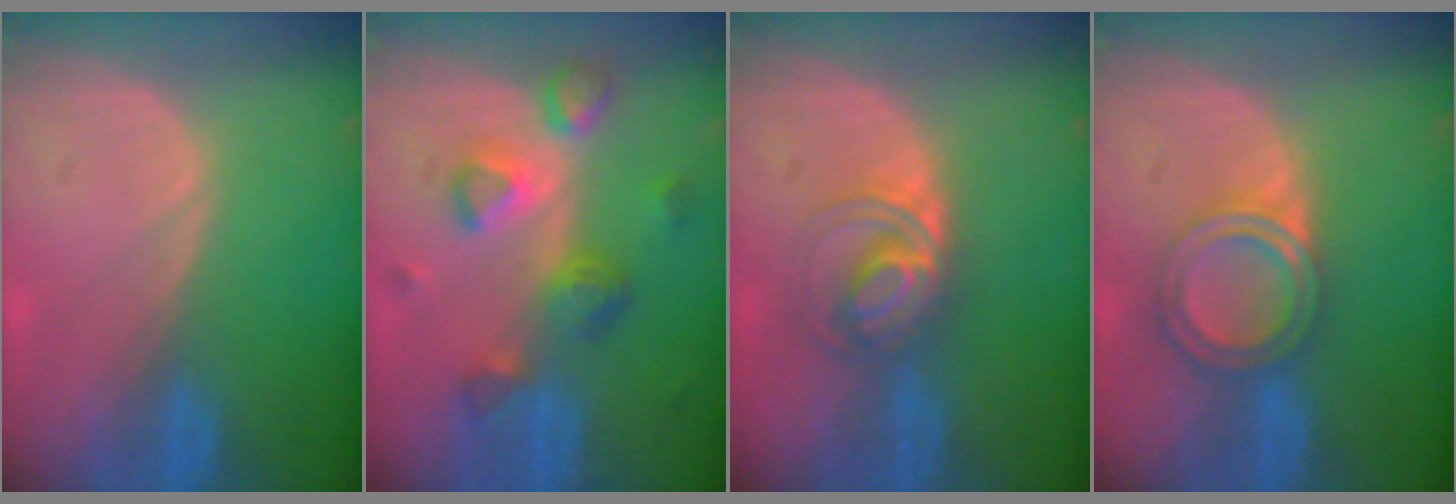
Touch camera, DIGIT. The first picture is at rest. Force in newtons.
{"total": 7.9, "press": 7.0, "slide": 3.6}
{"total": 5.8, "press": 5.4, "slide": 2.0}
{"total": 5.9, "press": 5.4, "slide": 2.5}